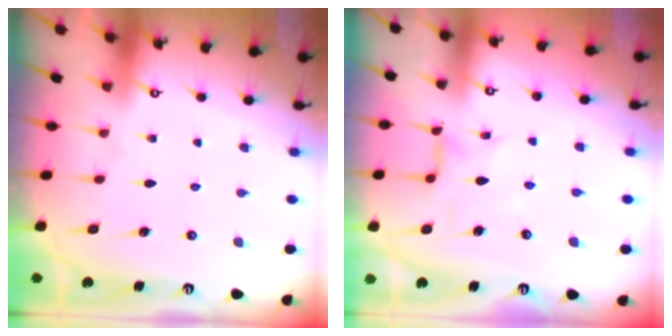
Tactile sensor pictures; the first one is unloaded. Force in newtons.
{"total": 2.4, "press": 2.3, "slide": 0.3}